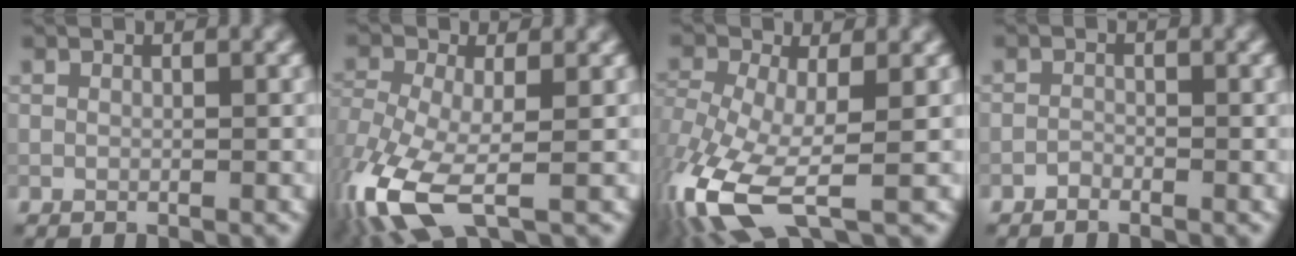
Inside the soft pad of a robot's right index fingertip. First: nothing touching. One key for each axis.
{"total": 8.0, "fx": -3.6, "fy": 3.7, "fz": 6.2, "tx": -0.150, "ty": -0.012, "tz": -0.079}
{"total": 9.9, "fx": -4.2, "fy": 4.3, "fz": 7.8, "tx": -0.186, "ty": -0.021, "tz": -0.086}
{"total": 0.7, "fx": -0.7, "fy": 0.3, "fz": 0.2, "tx": -0.003, "ty": 0.000, "tz": -0.015}